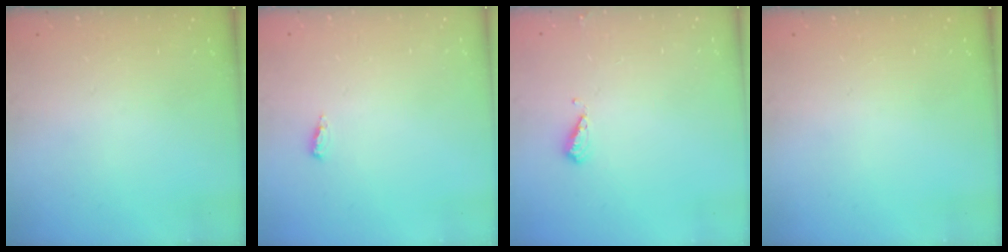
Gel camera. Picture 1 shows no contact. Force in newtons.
{"total": 2.7, "press": 2.5, "slide": 1.0}
{"total": 4.5, "press": 4.4, "slide": 0.8}
{"total": 0.0}